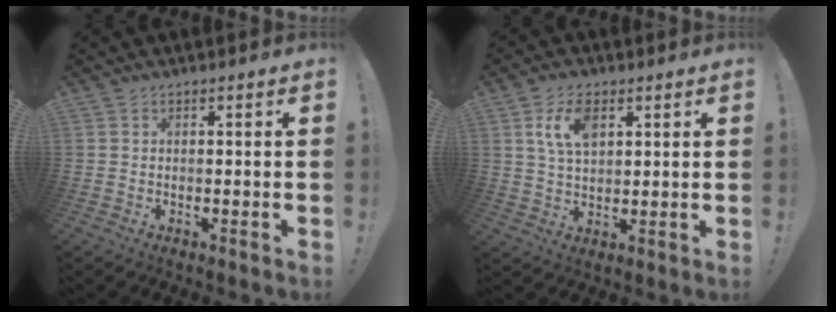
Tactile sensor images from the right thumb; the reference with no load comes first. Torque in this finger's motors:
{"motor_torque": [0.28, 0.21, 0.82, 0.09, 0.02]}